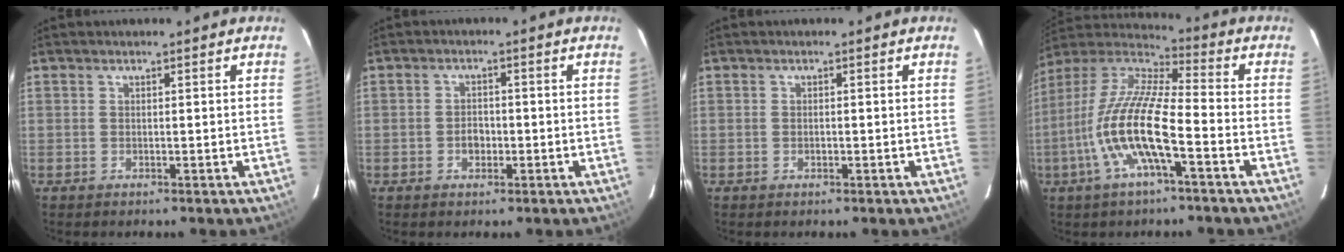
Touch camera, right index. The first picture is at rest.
{"total": 2.7, "force": [-0.9, 2.0, 1.5], "torque": [-0.028, 0.005, -0.014]}
{"total": 0.6, "force": [-0.2, 0.5, 0.3], "torque": [-0.005, 0.000, -0.003]}
{"total": 15.7, "force": [-5.5, 3.2, 14.3], "torque": [-0.283, -0.010, -0.111]}